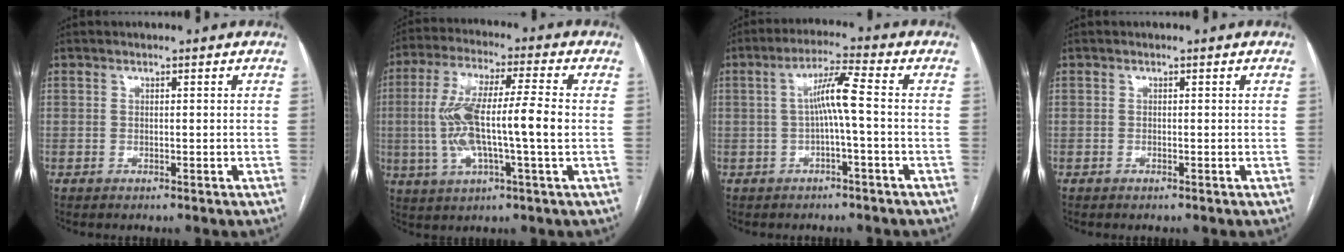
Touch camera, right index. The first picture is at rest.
{"total": 13.3, "force": [-0.7, 1.5, 13.2], "torque": [-0.263, 0.017, -0.014]}
{"total": 5.7, "force": [-0.3, -0.2, 5.7], "torque": [-0.103, 0.021, -0.004]}
{"total": 0.0}